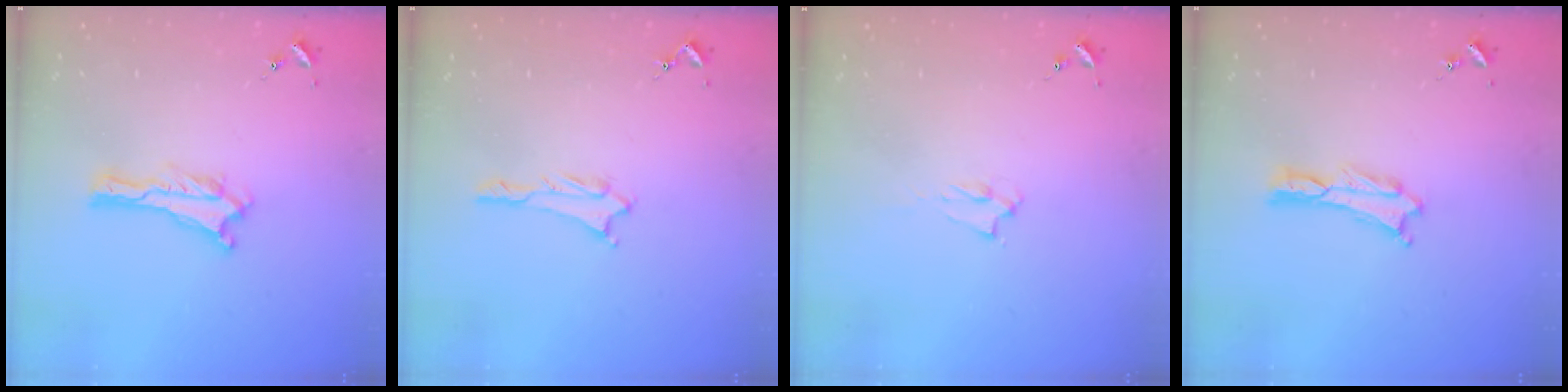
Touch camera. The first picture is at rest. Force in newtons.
{"total": 1.2, "press": 1.2, "slide": 0.1}
{"total": 1.4, "press": 1.3, "slide": 0.3}
{"total": 0.0}